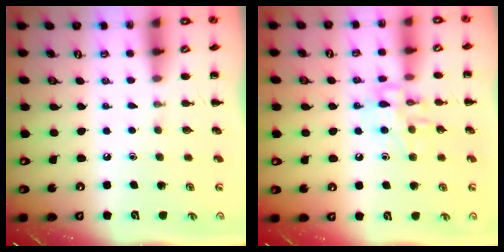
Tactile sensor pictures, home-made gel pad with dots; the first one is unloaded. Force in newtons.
{"total": 10.6, "press": 10.6, "slide": 0.6}